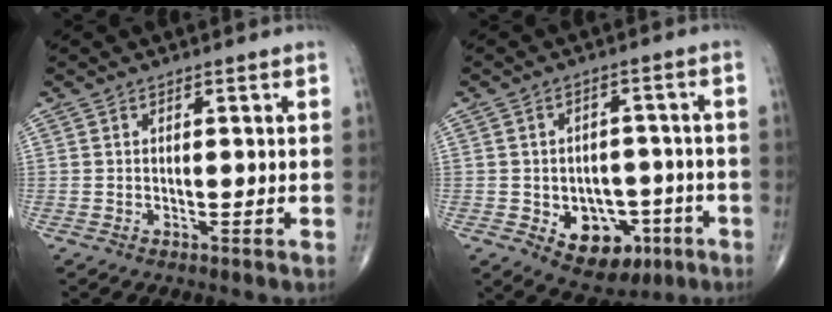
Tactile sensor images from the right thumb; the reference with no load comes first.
{"total": 11.0, "force": [-4.2, 7.9, 6.4], "torque": [-0.049, 0.031, -0.046]}